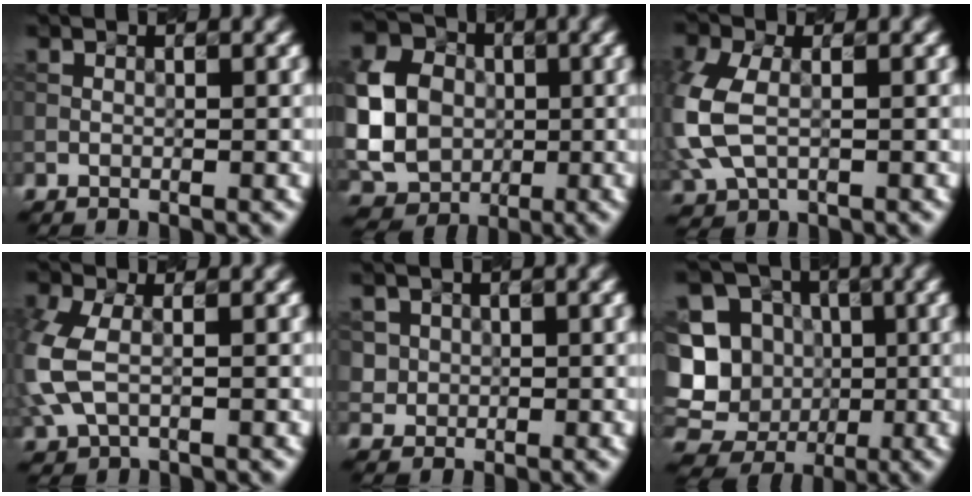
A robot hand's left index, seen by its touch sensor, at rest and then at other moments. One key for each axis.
{"total": 8.6, "fx": 0.2, "fy": 7.1, "fz": 4.8, "tx": -0.117, "ty": 0.007, "tz": -0.002}
{"total": 5.9, "fx": -0.2, "fy": 4.0, "fz": 4.4, "tx": -0.126, "ty": -0.001, "tz": -0.009}
{"total": 4.6, "fx": 0.0, "fy": 2.9, "fz": 3.5, "tx": -0.107, "ty": 0.002, "tz": -0.006}
{"total": 2.4, "fx": 0.8, "fy": 2.2, "fz": 0.4, "tx": -0.003, "ty": 0.000, "tz": 0.024}
{"total": 15.4, "fx": -1.0, "fy": 14.7, "fz": 4.6, "tx": -0.138, "ty": 0.013, "tz": -0.021}